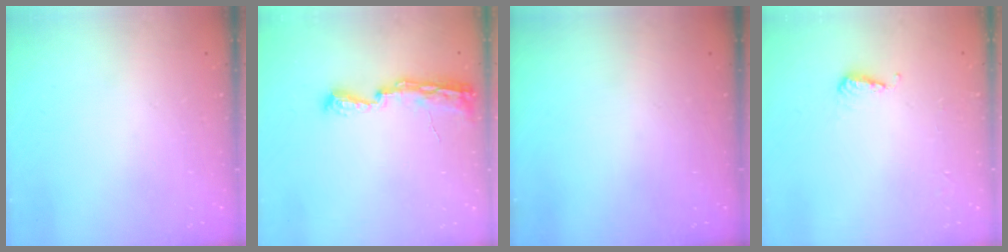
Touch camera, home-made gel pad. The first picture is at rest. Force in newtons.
{"total": 7.9, "press": 7.8, "slide": 0.8}
{"total": 0.0}
{"total": 5.2, "press": 5.1, "slide": 0.9}